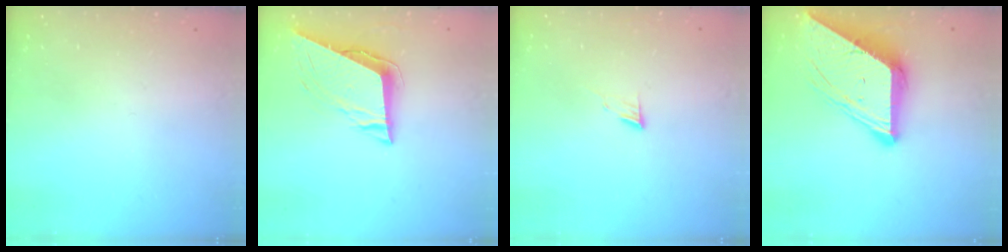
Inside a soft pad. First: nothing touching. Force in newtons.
{"total": 8.6, "press": 8.4, "slide": 1.9}
{"total": 5.0, "press": 4.9, "slide": 0.5}
{"total": 10.9, "press": 10.8, "slide": 1.0}